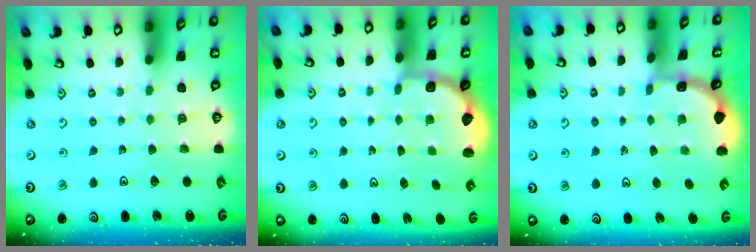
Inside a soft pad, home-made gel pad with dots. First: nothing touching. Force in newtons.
{"total": 2.9, "press": 2.0, "slide": 2.1}
{"total": 1.7, "press": 1.7, "slide": 0.1}